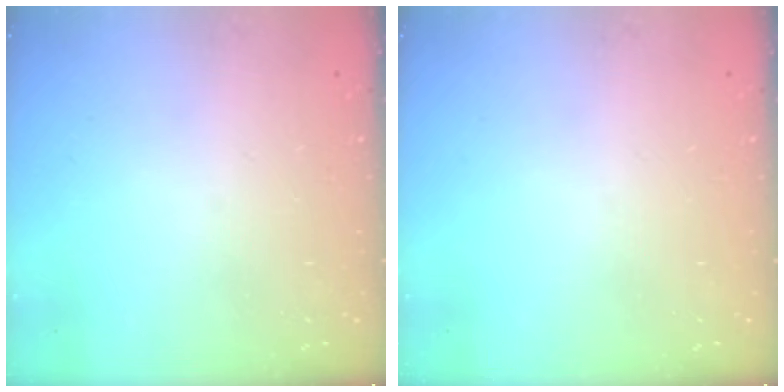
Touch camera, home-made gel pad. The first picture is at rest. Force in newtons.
{"total": 0.0}